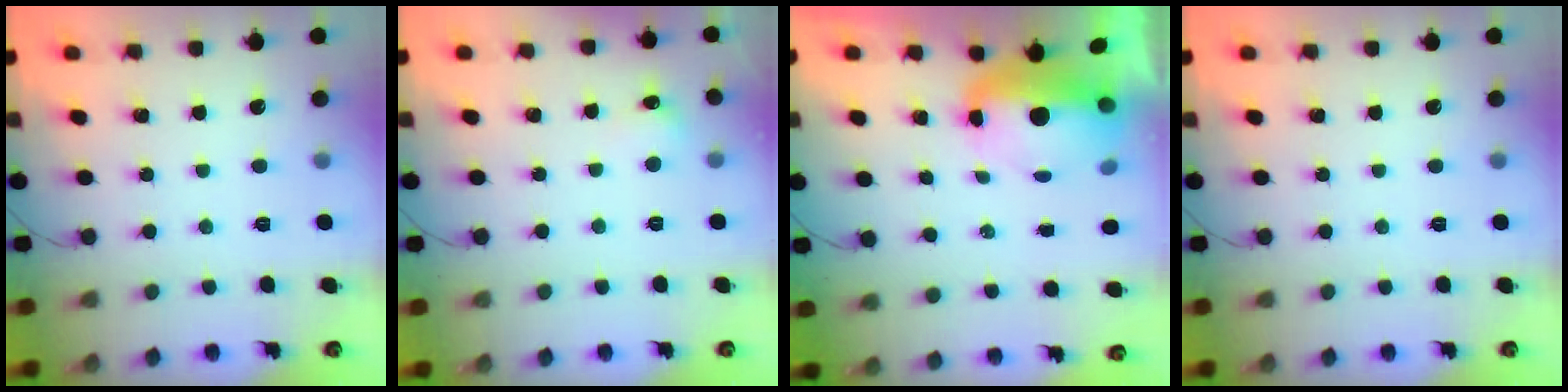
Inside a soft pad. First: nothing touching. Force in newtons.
{"total": 4.8, "press": 4.5, "slide": 1.4}
{"total": 10.7, "press": 8.2, "slide": 6.8}
{"total": 0.0}